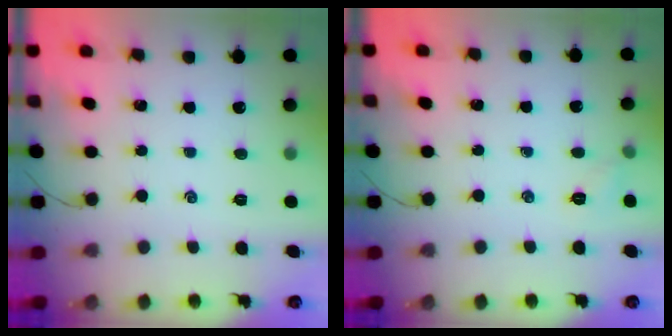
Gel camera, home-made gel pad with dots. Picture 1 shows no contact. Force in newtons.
{"total": 4.8, "press": 4.5, "slide": 1.4}